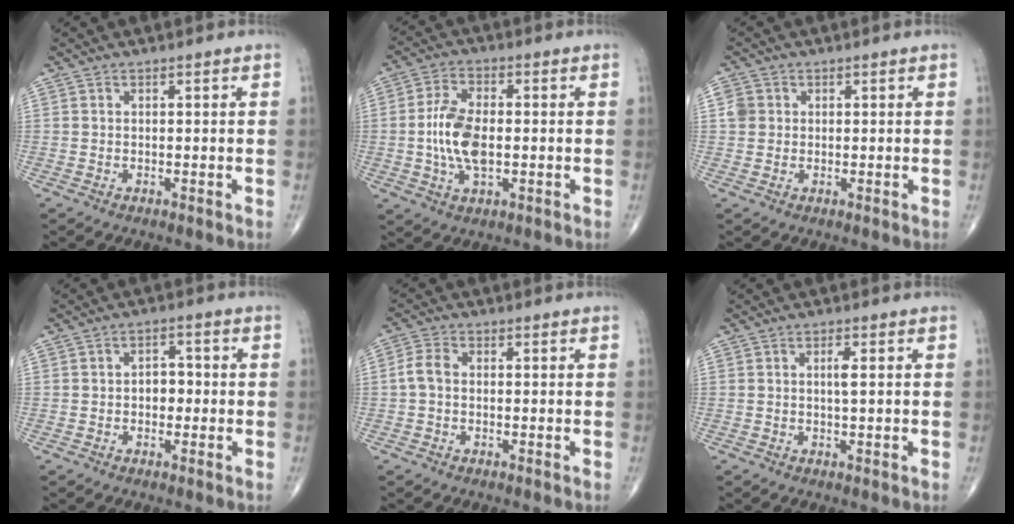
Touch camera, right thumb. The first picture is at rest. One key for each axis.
{"total": 9.8, "fx": -0.7, "fy": 5.1, "fz": 8.3, "tx": -0.163, "ty": 0.004, "tz": -0.014}
{"total": 2.8, "fx": 0.5, "fy": 2.6, "fz": 1.0, "tx": -0.008, "ty": 0.004, "tz": 0.010}
{"total": 3.8, "fx": -0.4, "fy": 2.7, "fz": 2.7, "tx": -0.024, "ty": 0.015, "tz": -0.010}
{"total": 3.4, "fx": -0.2, "fy": 2.3, "fz": 2.5, "tx": -0.050, "ty": 0.010, "tz": -0.012}
{"total": 2.3, "fx": 0.3, "fy": 0.4, "fz": 2.2, "tx": -0.040, "ty": -0.001, "tz": 0.004}